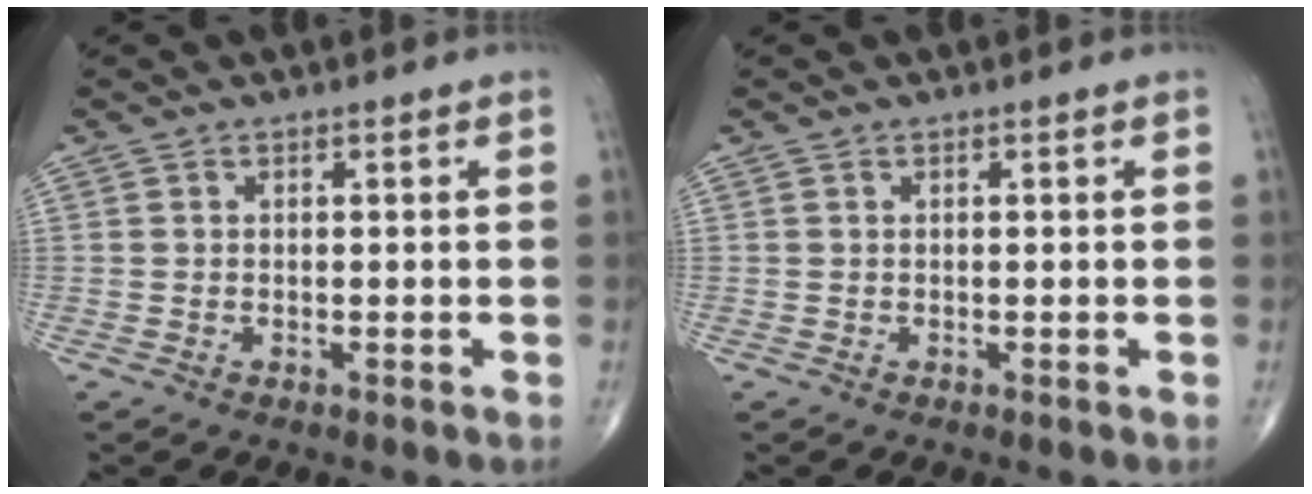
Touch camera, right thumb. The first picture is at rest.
{"total": 0.0}